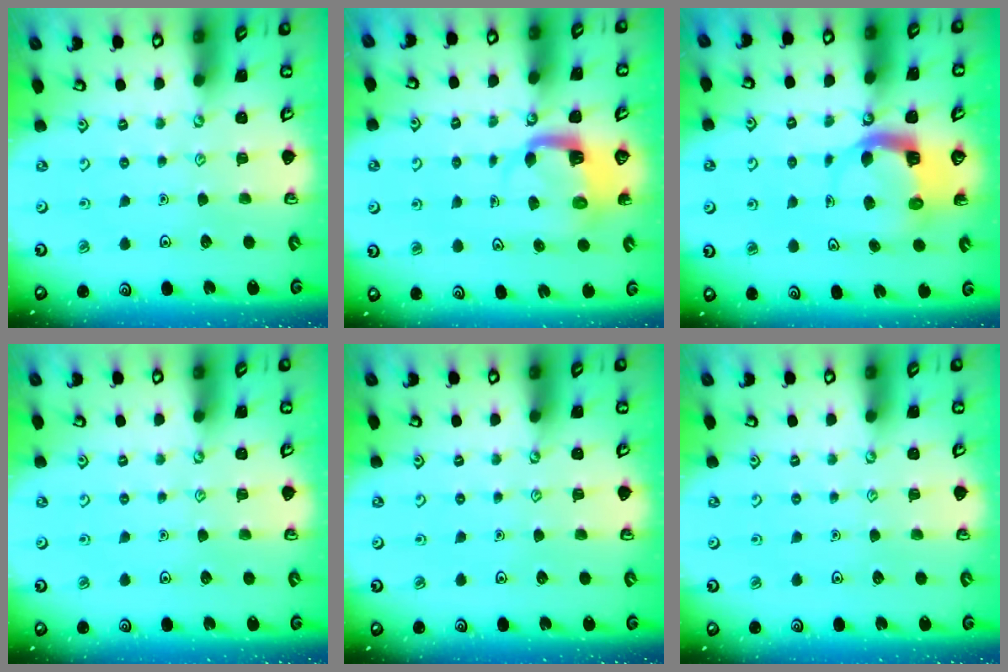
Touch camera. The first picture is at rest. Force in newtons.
{"total": 5.0, "press": 4.9, "slide": 0.5}
{"total": 5.7, "press": 5.6, "slide": 0.5}
{"total": 0.0}
{"total": 0.0}
{"total": 0.0}